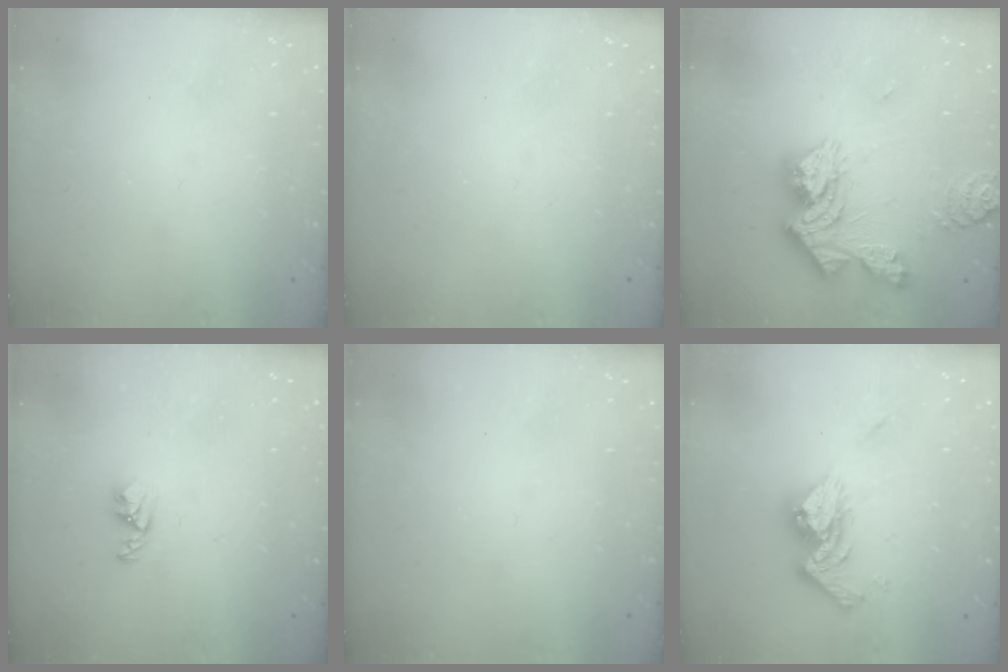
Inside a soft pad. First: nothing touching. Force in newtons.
{"total": 0.0}
{"total": 18.5, "press": 18.4, "slide": 1.6}
{"total": 4.3, "press": 4.2, "slide": 0.8}
{"total": 0.0}
{"total": 13.5, "press": 13.4, "slide": 1.2}